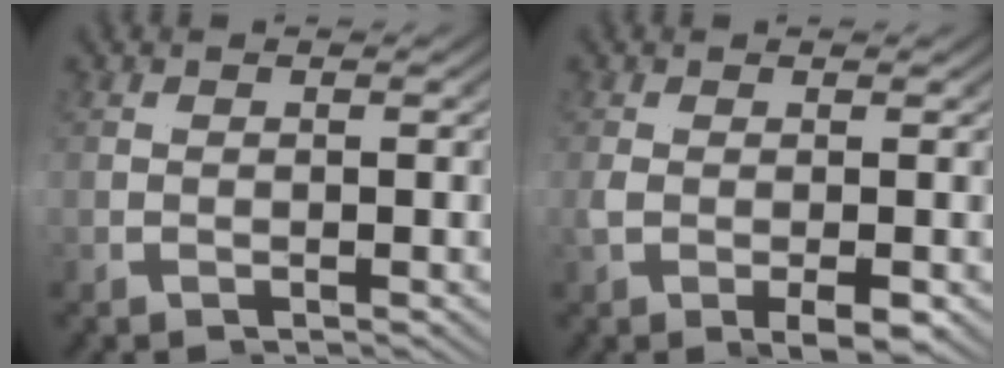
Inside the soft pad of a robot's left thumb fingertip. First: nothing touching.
{"total": 1.8, "force": [0.0, -1.4, 1.1], "torque": [-0.012, 0.016, -0.008]}